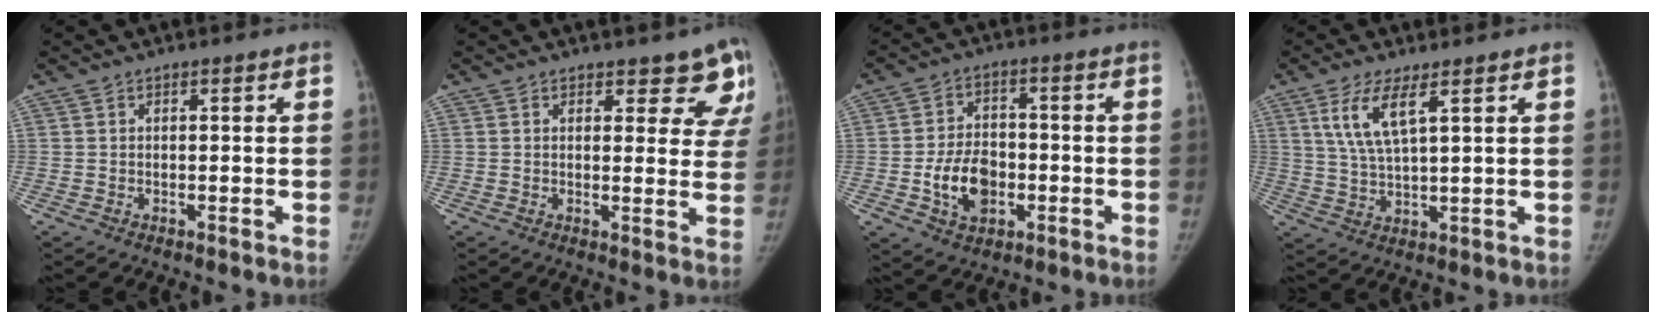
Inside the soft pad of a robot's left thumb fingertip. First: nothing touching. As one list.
[{"total": 7.8, "force": [6.3, 3.8, 2.5], "torque": [0.022, -0.035, 0.053]}, {"total": 10.2, "force": [-2.6, 7.1, 6.8], "torque": [-0.096, 0.014, -0.041]}, {"total": 7.8, "force": [3.7, 2.1, 6.5], "torque": [-0.140, -0.017, 0.080]}]